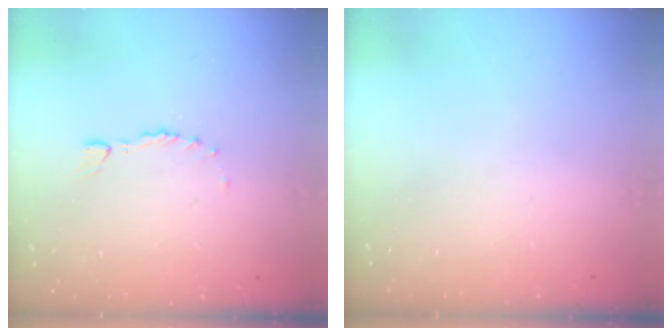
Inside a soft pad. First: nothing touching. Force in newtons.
{"total": 0.0}